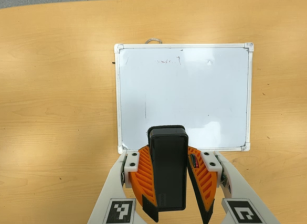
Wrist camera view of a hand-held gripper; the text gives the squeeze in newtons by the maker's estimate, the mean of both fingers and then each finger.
{"total": 9.6, "left": 9.8, "right": 9.3}